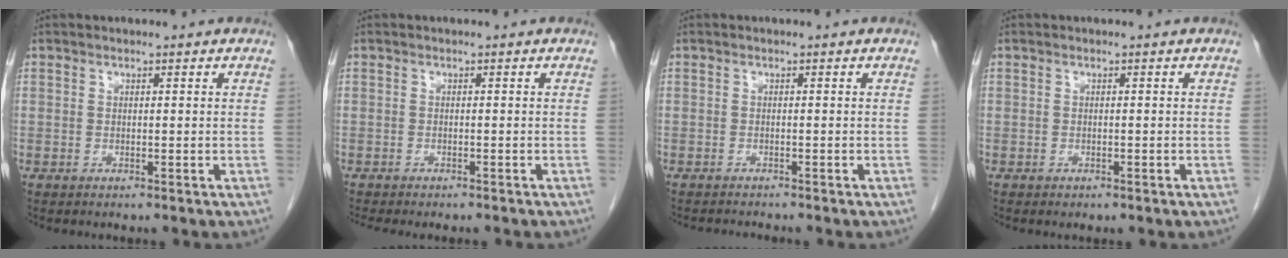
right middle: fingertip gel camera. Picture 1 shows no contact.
{"total": 5.4, "force": [-4.7, 1.2, 2.2], "torque": [-0.024, -0.006, -0.066]}
{"total": 1.8, "force": [-1.8, -0.1, 0.2], "torque": [-0.004, -0.006, -0.027]}
{"total": 3.3, "force": [-1.7, 2.6, 1.1], "torque": [-0.011, 0.007, -0.011]}